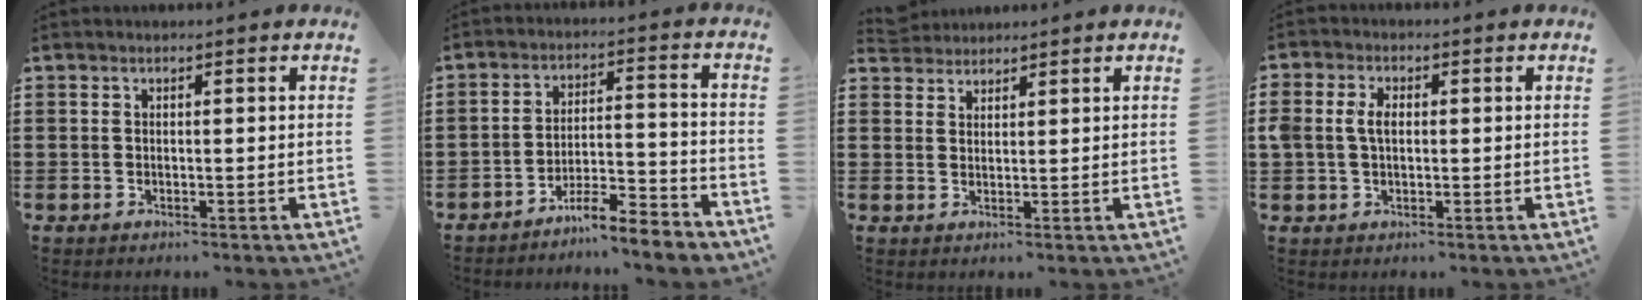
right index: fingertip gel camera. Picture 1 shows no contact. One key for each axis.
{"total": 6.2, "fx": -5.9, "fy": 0.0, "fz": 2.0, "tx": -0.040, "ty": 0.000, "tz": -0.115}
{"total": 2.7, "fx": 2.6, "fy": 0.7, "fz": -0.3, "tx": -0.003, "ty": 0.002, "tz": 0.052}
{"total": 3.3, "fx": 0.3, "fy": 2.2, "fz": 2.5, "tx": -0.061, "ty": 0.009, "tz": 0.002}